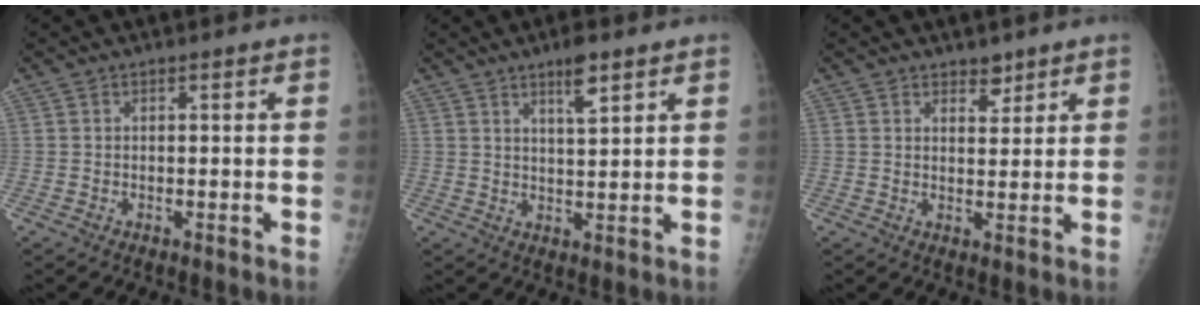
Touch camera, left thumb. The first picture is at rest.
{"total": 5.1, "force": [3.3, 1.2, 3.7], "torque": [-0.056, -0.021, 0.054]}
{"total": 2.9, "force": [2.2, 1.5, 1.1], "torque": [-0.001, -0.016, 0.035]}